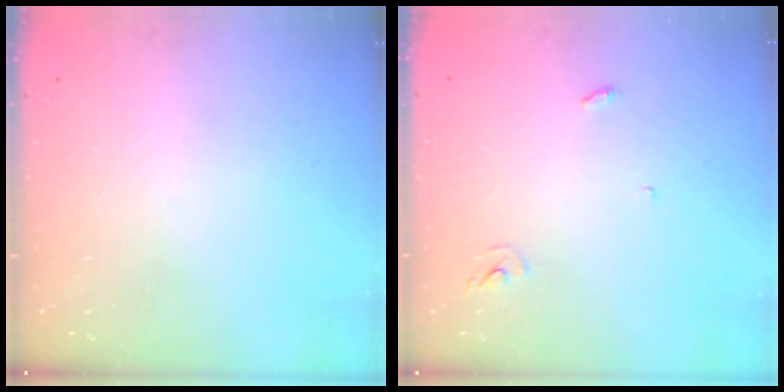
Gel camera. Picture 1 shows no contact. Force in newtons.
{"total": 2.9, "press": 2.9, "slide": 0.2}